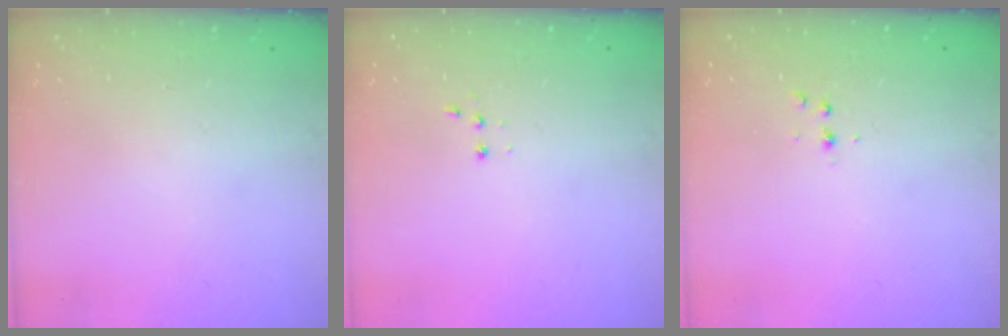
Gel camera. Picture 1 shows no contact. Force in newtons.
{"total": 2.8, "press": 2.7, "slide": 0.7}
{"total": 3.1, "press": 2.7, "slide": 1.6}